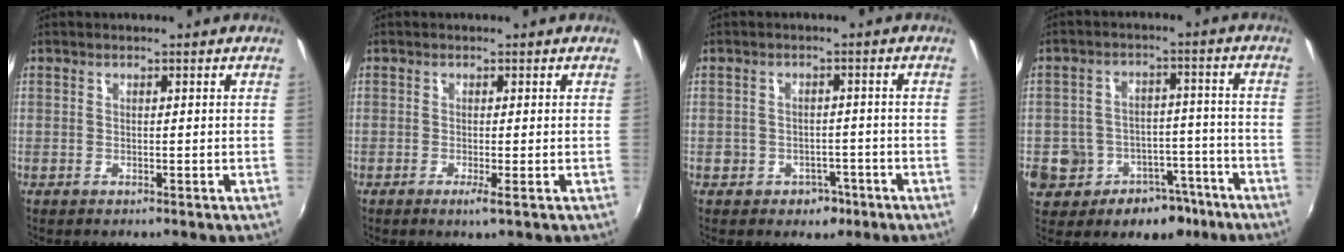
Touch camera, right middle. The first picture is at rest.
{"total": 1.4, "force": [-0.5, -0.4, 1.3], "torque": [-0.026, -0.004, -0.011]}
{"total": 4.4, "force": [-2.4, 3.5, 1.2], "torque": [-0.032, 0.005, -0.025]}
{"total": 14.1, "force": [-7.0, 10.8, 5.7], "torque": [-0.135, 0.032, -0.076]}